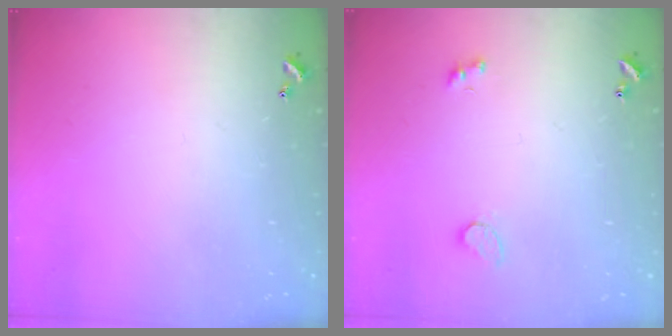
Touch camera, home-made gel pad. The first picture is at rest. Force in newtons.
{"total": 3.9, "press": 3.8, "slide": 1.1}